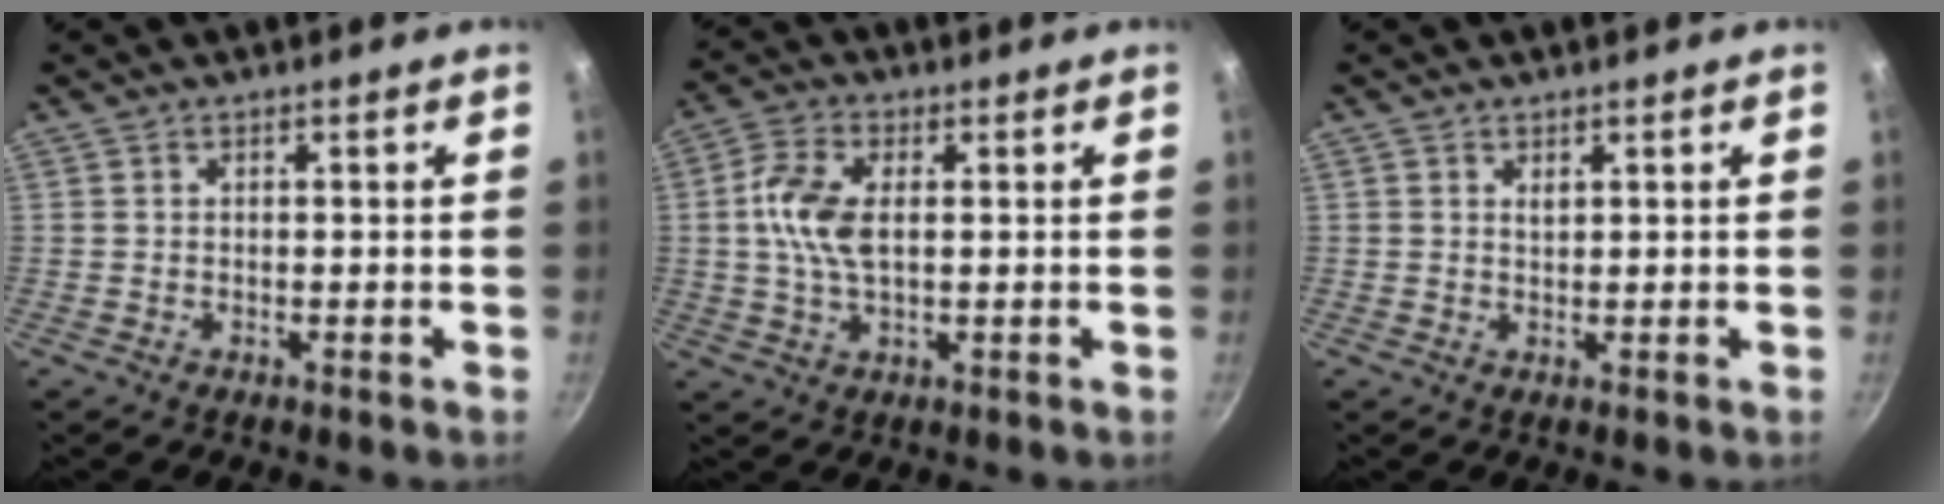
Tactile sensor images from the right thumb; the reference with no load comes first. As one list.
[{"total": 8.5, "force": [0.9, 4.6, 7.1], "torque": [-0.144, 0.012, 0.013]}, {"total": 1.0, "force": [0.6, 0.5, 0.6], "torque": [-0.008, -0.003, 0.012]}]